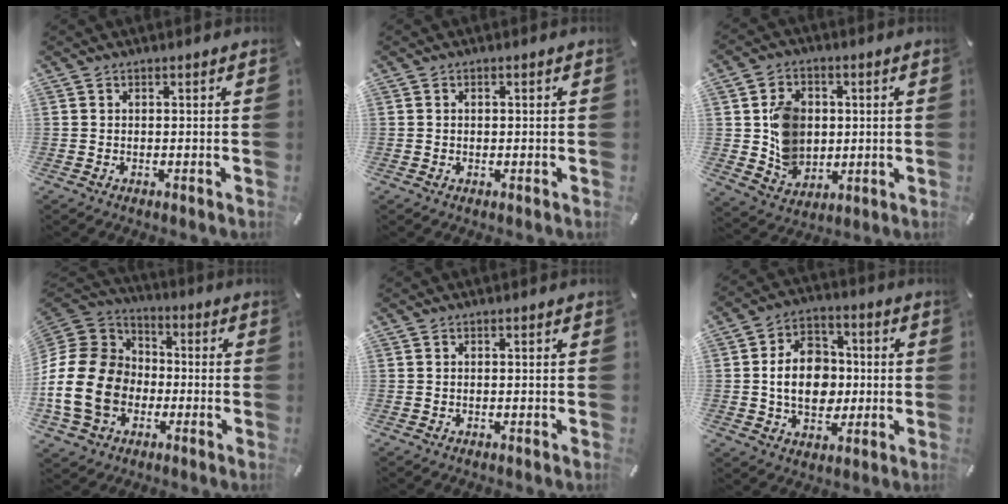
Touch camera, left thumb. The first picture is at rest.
{"total": 0.7, "force": [0.0, 0.6, 0.4], "torque": [-0.009, 0.004, -0.001]}
{"total": 10.3, "force": [1.2, 9.1, 4.8], "torque": [-0.095, 0.011, 0.030]}
{"total": 20.2, "force": [-5.1, 16.6, 10.4], "torque": [-0.227, 0.031, -0.089]}
{"total": 0.0}
{"total": 12.2, "force": [-0.5, 9.6, 7.5], "torque": [-0.131, 0.015, -0.006]}